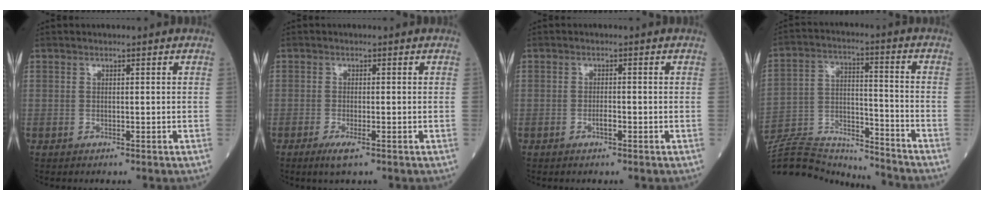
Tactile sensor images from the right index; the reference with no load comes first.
{"total": 2.6, "force": [-1.5, 0.3, 2.1], "torque": [-0.043, -0.007, -0.027]}
{"total": 1.3, "force": [-0.6, 0.3, 1.2], "torque": [-0.023, 0.000, -0.011]}
{"total": 19.2, "force": [-18.6, 3.0, 3.8], "torque": [-0.094, 0.022, -0.301]}